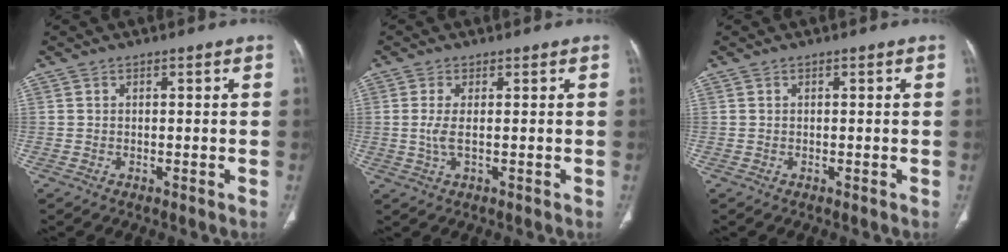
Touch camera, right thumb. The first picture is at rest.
{"total": 3.0, "force": [0.1, 0.8, 2.9], "torque": [-0.080, -0.004, 0.003]}
{"total": 0.0}